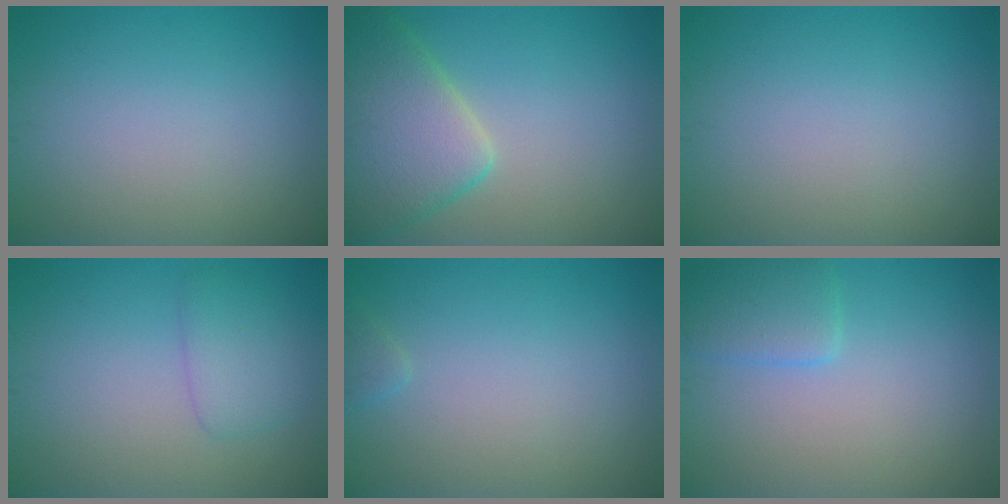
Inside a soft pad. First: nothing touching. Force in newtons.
{"total": 7.2, "press": 7.2, "slide": 0.5}
{"total": 0.0}
{"total": 2.6, "press": 2.6, "slide": 0.1}
{"total": 0.7, "press": 0.7, "slide": 0.1}
{"total": 2.6, "press": 2.5, "slide": 0.2}